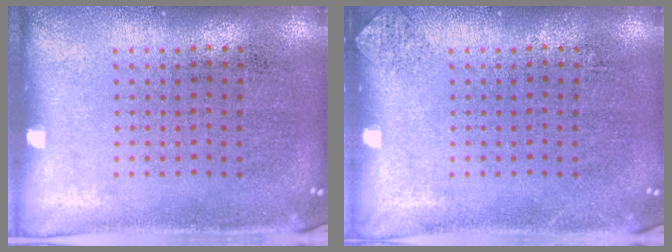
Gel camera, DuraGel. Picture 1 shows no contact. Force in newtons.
{"total": 0.6, "press": 0.6, "slide": 0.2}